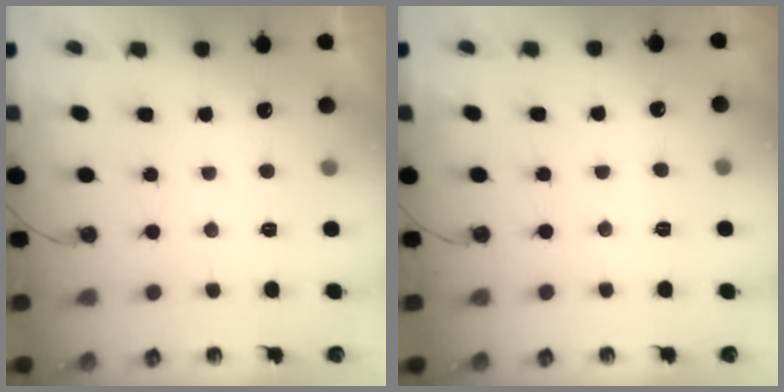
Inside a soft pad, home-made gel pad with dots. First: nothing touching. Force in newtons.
{"total": 3.7, "press": 3.7, "slide": 0.6}